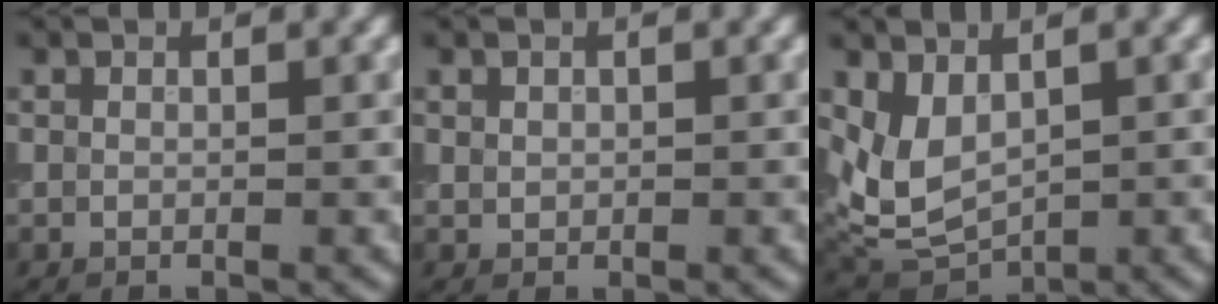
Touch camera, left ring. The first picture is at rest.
{"total": 0.6, "force": [0.2, 0.5, 0.2], "torque": [0.000, -0.002, 0.006]}
{"total": 4.4, "force": [1.1, 3.0, 3.0], "torque": [-0.064, -0.015, 0.029]}